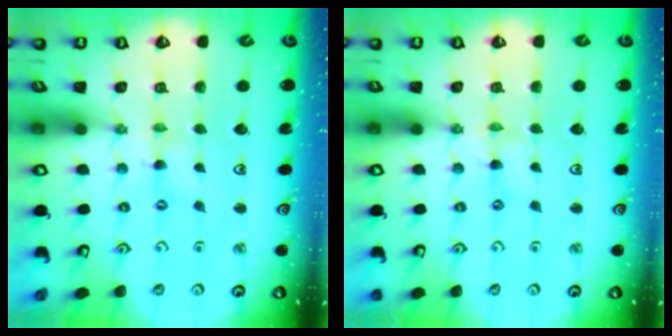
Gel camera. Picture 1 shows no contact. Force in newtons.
{"total": 0.0}